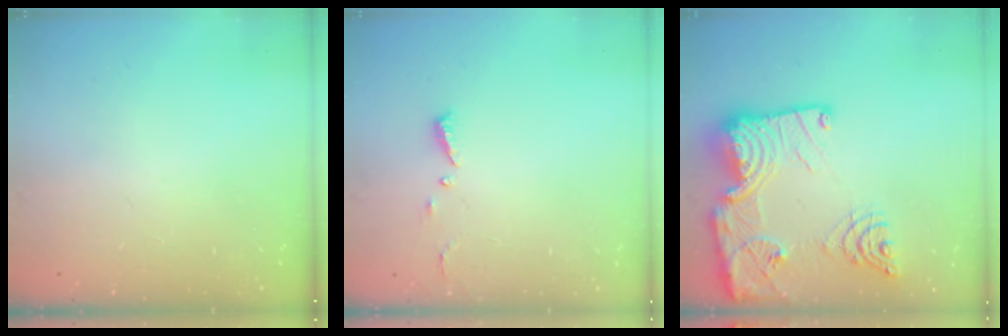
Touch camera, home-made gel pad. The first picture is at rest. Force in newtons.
{"total": 4.4, "press": 4.4, "slide": 0.4}
{"total": 25.2, "press": 25.1, "slide": 2.6}